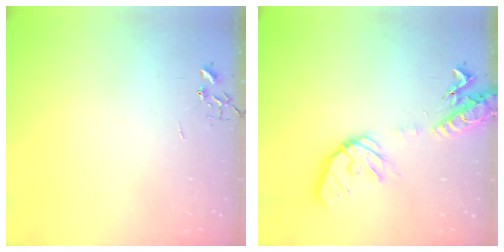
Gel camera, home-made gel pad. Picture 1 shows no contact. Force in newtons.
{"total": 17.8, "press": 17.5, "slide": 3.0}